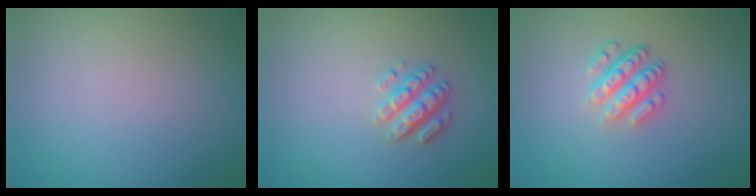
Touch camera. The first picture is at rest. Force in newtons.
{"total": 2.8, "press": 2.5, "slide": 1.0}
{"total": 3.6, "press": 2.7, "slide": 2.4}